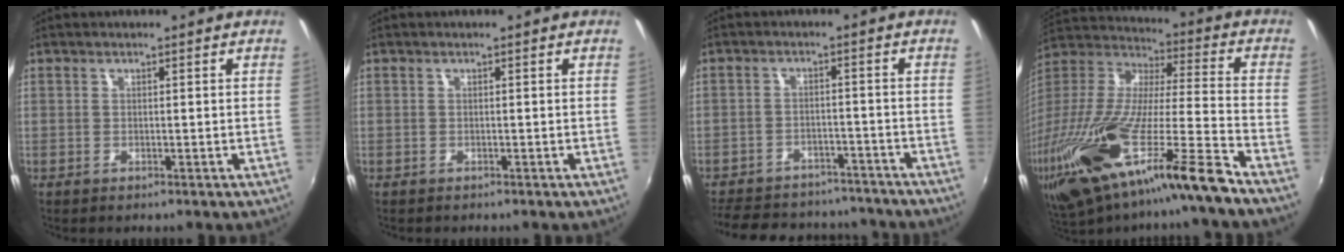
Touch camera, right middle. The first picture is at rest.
{"total": 0.0}
{"total": 19.2, "force": [-16.1, 8.0, 6.6], "torque": [-0.155, 0.031, -0.208]}
{"total": 27.1, "force": [-17.1, 1.9, 20.9], "torque": [-0.375, -0.073, -0.300]}